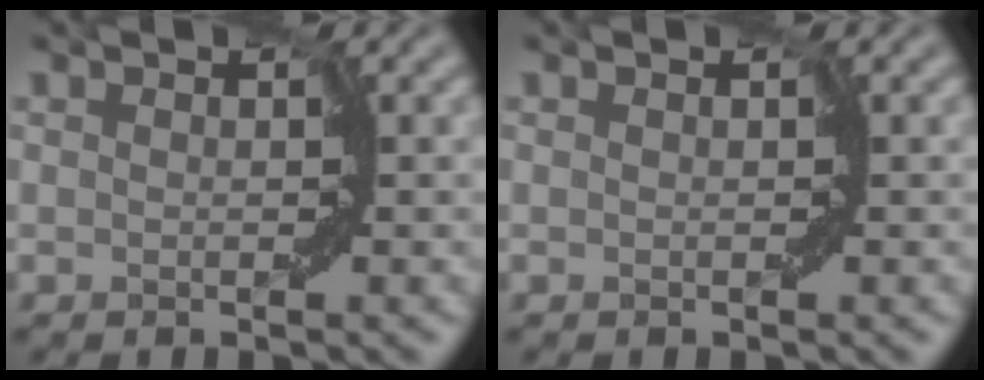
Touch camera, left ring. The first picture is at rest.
{"total": 0.0}